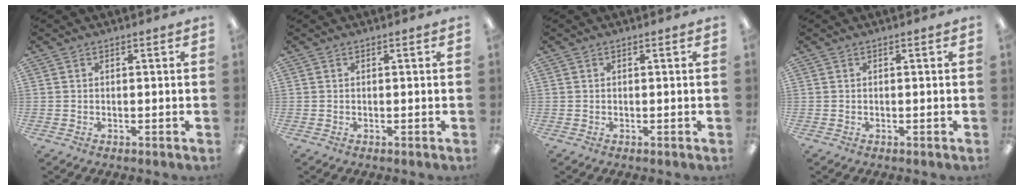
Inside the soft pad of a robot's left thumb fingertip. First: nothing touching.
{"total": 0.0}
{"total": 0.0}
{"total": 0.0}